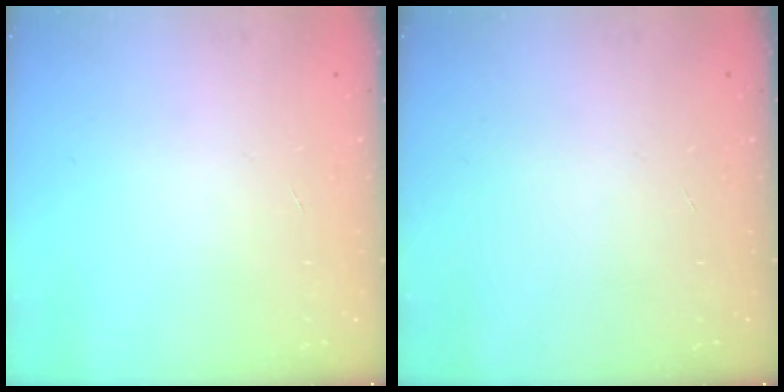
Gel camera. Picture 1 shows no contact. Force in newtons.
{"total": 0.0}